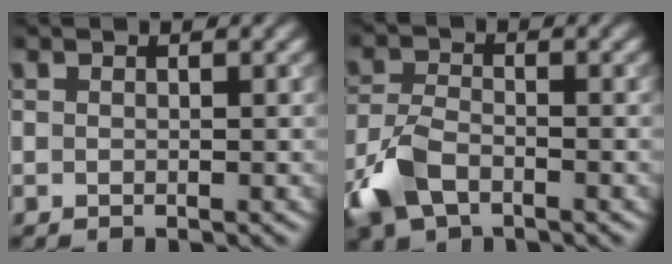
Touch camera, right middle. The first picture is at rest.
{"total": 5.2, "force": [-2.9, 2.9, 3.2], "torque": [-0.076, -0.005, -0.068]}